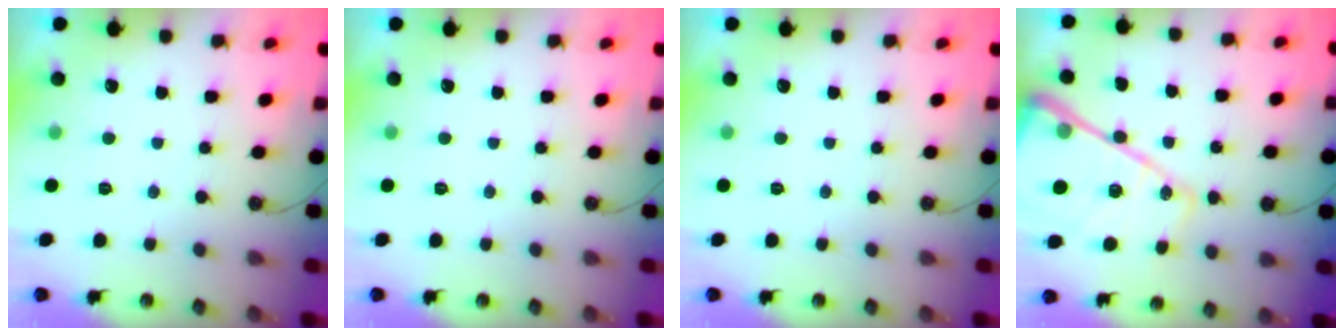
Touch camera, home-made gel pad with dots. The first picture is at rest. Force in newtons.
{"total": 0.0}
{"total": 0.0}
{"total": 26.1, "press": 26.0, "slide": 2.9}